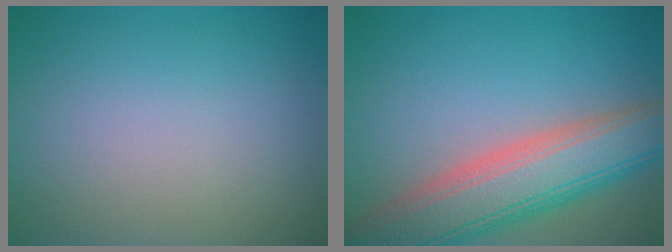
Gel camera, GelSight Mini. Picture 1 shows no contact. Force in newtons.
{"total": 8.8, "press": 8.8, "slide": 0.4}